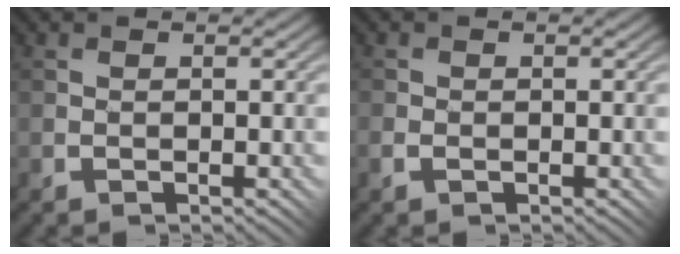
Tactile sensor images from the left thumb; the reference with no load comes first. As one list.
[{"total": 1.9, "force": [-0.8, 1.4, 0.9], "torque": [-0.021, -0.004, -0.017]}]